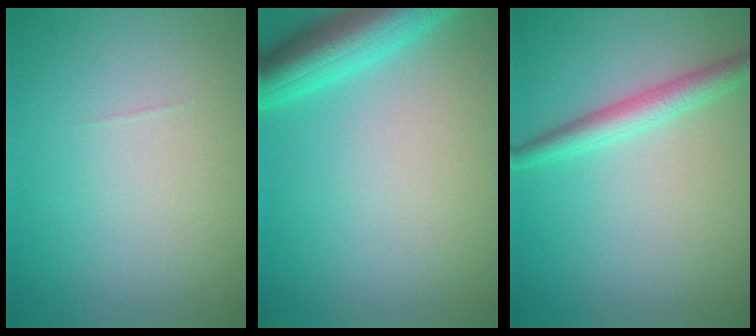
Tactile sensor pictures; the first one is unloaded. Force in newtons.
{"total": 5.3, "press": 5.3, "slide": 0.3}
{"total": 2.9, "press": 2.9, "slide": 0.1}